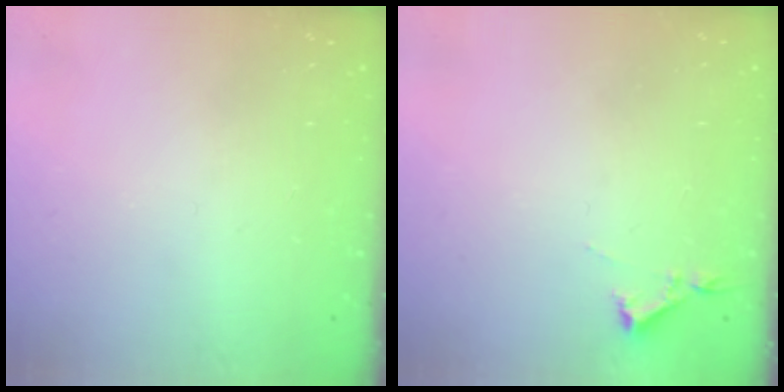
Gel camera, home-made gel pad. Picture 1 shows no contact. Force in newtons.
{"total": 2.9, "press": 2.9, "slide": 0.5}